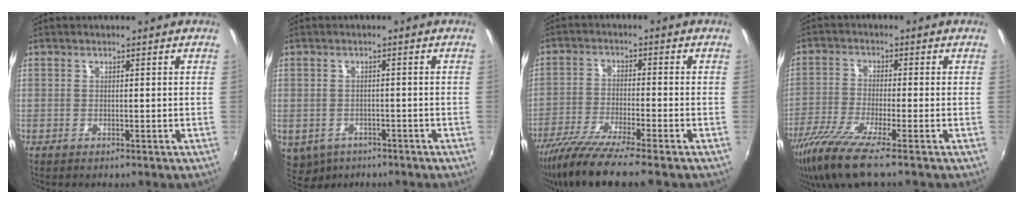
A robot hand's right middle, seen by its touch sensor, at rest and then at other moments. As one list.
[{"total": 7.3, "force": [-4.0, 5.2, 3.2], "torque": [-0.077, -0.027, -0.050]}, {"total": 10.9, "force": [-8.9, -0.1, 6.3], "torque": [-0.139, -0.036, -0.160]}, {"total": 9.8, "force": [-7.1, 0.3, 6.7], "torque": [-0.153, -0.035, -0.136]}]